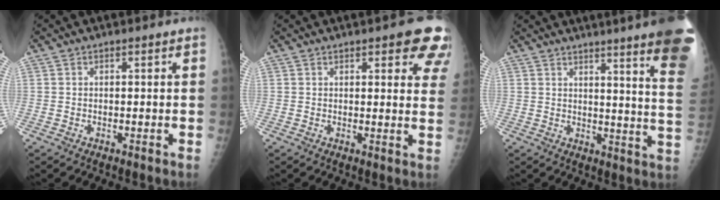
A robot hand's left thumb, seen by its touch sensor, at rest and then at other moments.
{"total": 9.4, "force": [5.8, 3.2, 6.6], "torque": [-0.039, -0.021, 0.057]}
{"total": 19.1, "force": [13.8, 0.5, 13.1], "torque": [-0.146, -0.096, 0.153]}